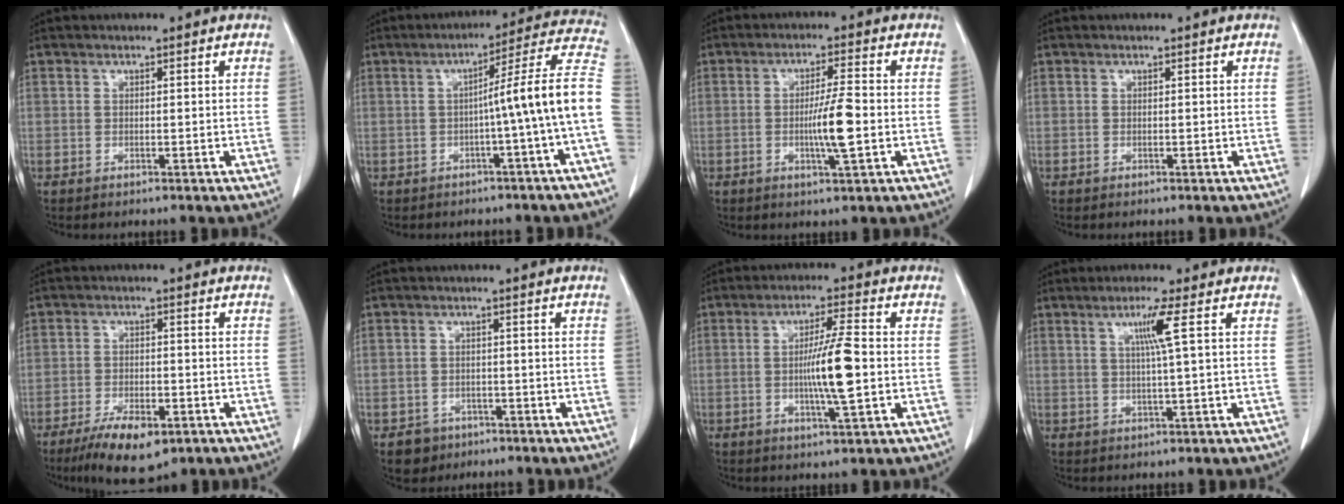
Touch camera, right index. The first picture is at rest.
{"total": 12.0, "force": [-1.9, -2.3, 11.6], "torque": [-0.142, 0.028, -0.033]}
{"total": 6.3, "force": [-1.0, 0.0, 6.2], "torque": [-0.109, -0.006, -0.017]}
{"total": 0.0}
{"total": 9.0, "force": [-5.7, 3.1, 6.3], "torque": [-0.105, -0.011, -0.090]}
{"total": 3.6, "force": [-1.9, 3.0, 0.0], "torque": [0.005, 0.013, -0.026]}
{"total": 8.4, "force": [-0.8, 0.1, 8.4], "torque": [-0.147, -0.003, -0.016]}
{"total": 4.3, "force": [1.3, -1.1, 3.9], "torque": [-0.076, -0.002, 0.026]}